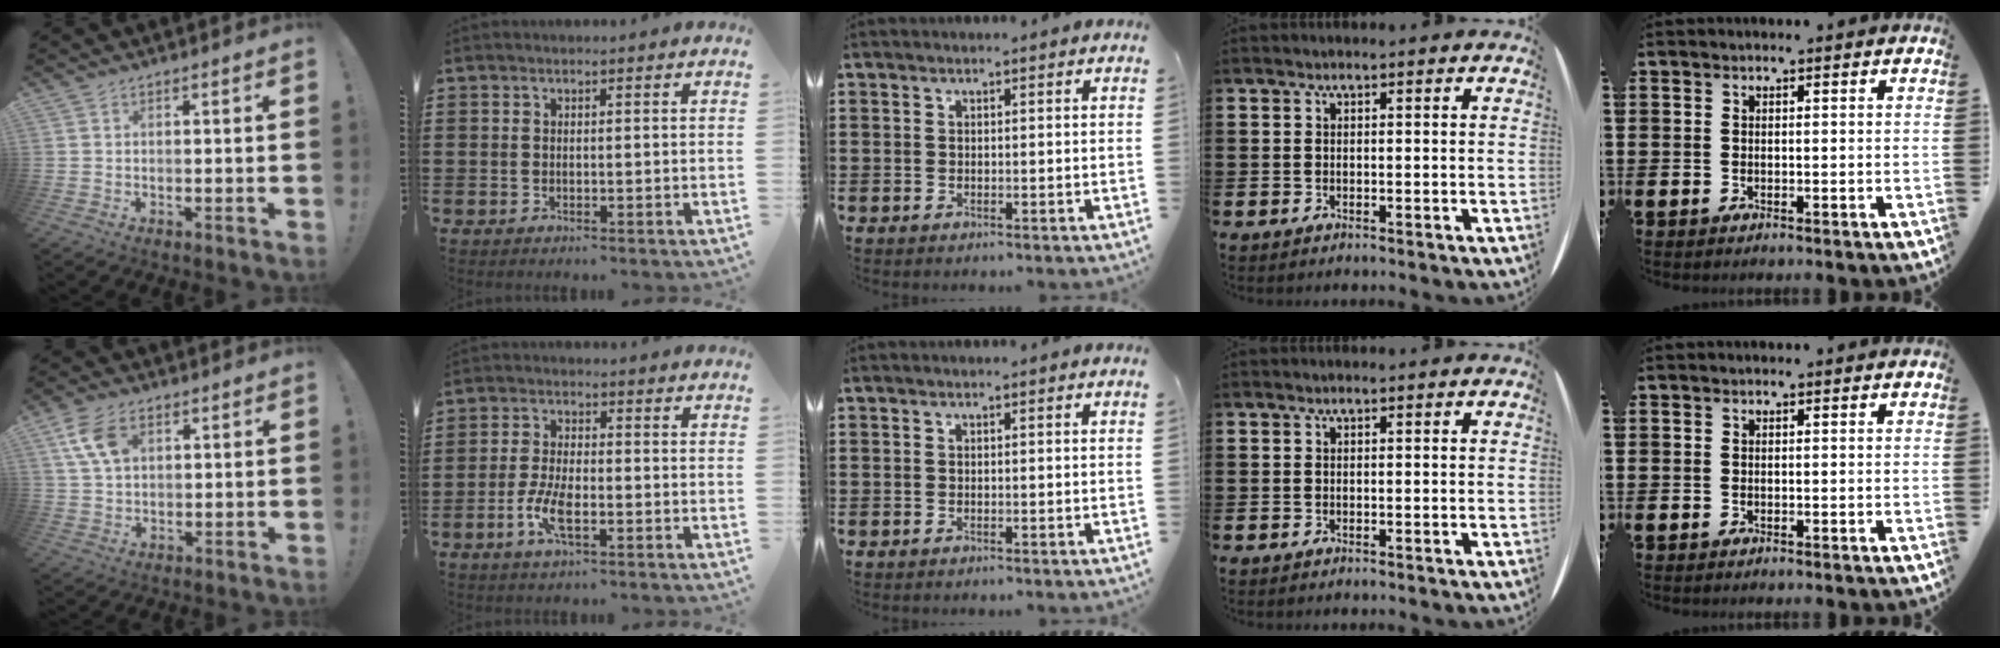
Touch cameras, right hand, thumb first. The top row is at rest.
{"thumb": {"total": 9.1, "force": [3.6, 5.7, 6.2], "torque": [-0.121, -0.003, 0.069]}, "index": {"total": 5.7, "force": [-2.1, 2.0, 4.8], "torque": [-0.108, -0.004, -0.043]}}